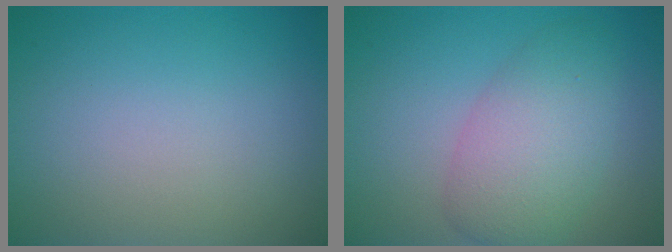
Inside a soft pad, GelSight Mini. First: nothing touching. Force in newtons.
{"total": 5.2, "press": 5.2, "slide": 0.3}